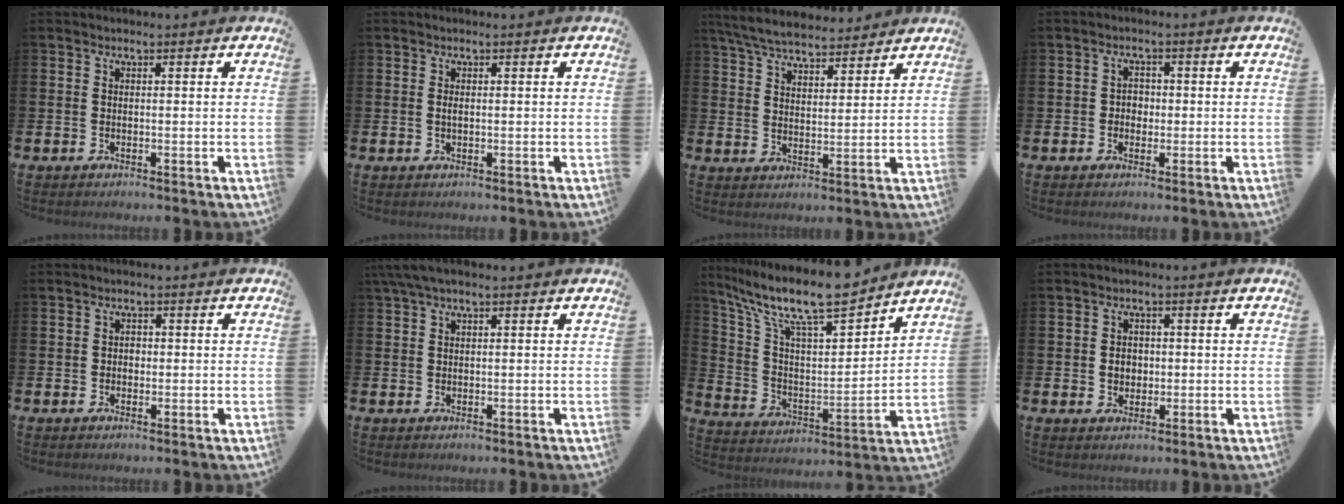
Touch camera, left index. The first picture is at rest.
{"total": 0.6, "force": [0.1, 0.3, 0.5], "torque": [-0.014, 0.003, 0.001]}
{"total": 6.6, "force": [6.2, 1.3, 1.5], "torque": [-0.054, -0.025, 0.113]}
{"total": 2.1, "force": [-0.2, 1.8, 1.0], "torque": [0.000, -0.001, -0.013]}
{"total": 1.2, "force": [-0.2, 1.0, 0.6], "torque": [0.002, 0.002, -0.009]}
{"total": 2.3, "force": [1.3, 0.5, 1.8], "torque": [-0.040, 0.007, 0.024]}
{"total": 12.5, "force": [10.9, 2.5, 5.8], "torque": [-0.141, -0.064, 0.188]}
{"total": 2.4, "force": [-0.1, 2.1, 1.1], "torque": [-0.005, 0.001, -0.009]}